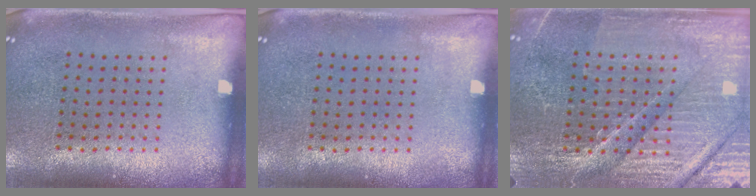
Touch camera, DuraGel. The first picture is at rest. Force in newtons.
{"total": 0.0}
{"total": 4.8, "press": 4.6, "slide": 1.5}